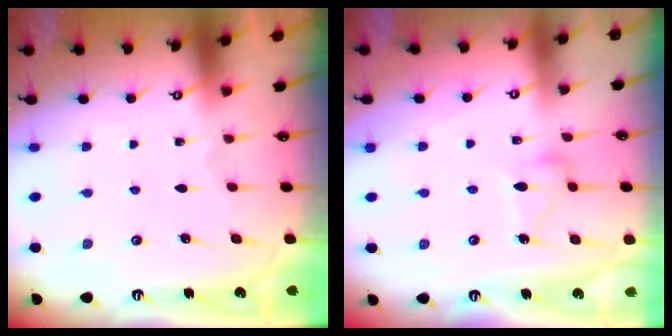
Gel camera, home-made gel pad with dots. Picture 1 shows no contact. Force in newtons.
{"total": 10.5, "press": 10.5, "slide": 0.4}